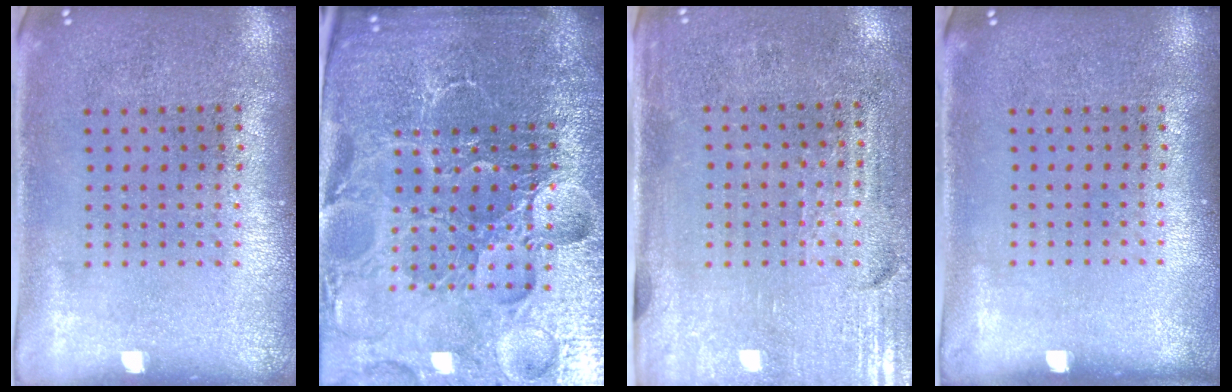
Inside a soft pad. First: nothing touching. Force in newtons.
{"total": 6.2, "press": 5.6, "slide": 2.7}
{"total": 3.4, "press": 3.1, "slide": 1.4}
{"total": 0.0}